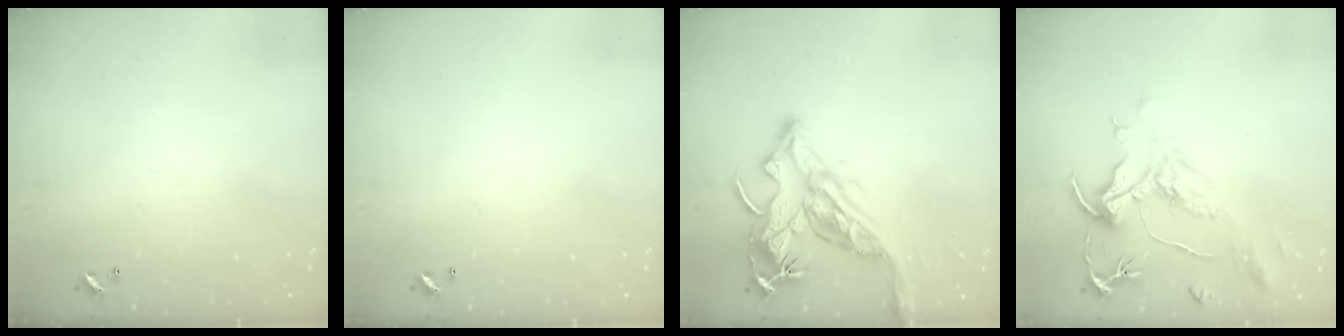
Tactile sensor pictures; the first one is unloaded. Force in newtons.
{"total": 0.0}
{"total": 16.2, "press": 16.1, "slide": 2.1}
{"total": 2.0, "press": 1.5, "slide": 1.3}